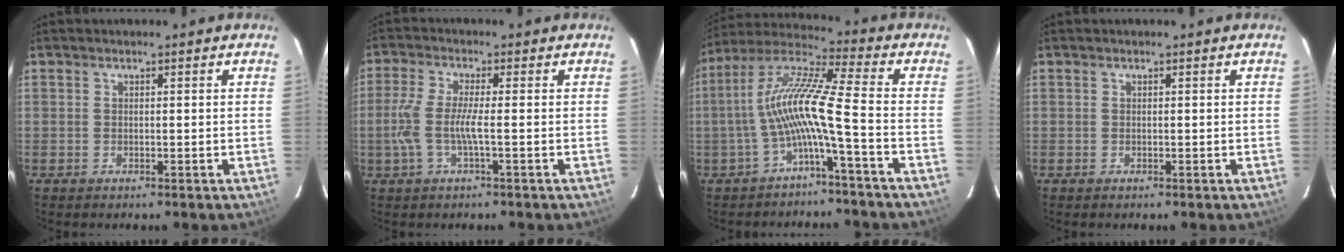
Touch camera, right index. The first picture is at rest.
{"total": 5.9, "force": [-1.4, 0.4, 5.8], "torque": [-0.132, -0.003, -0.026]}
{"total": 10.9, "force": [-3.5, -0.7, 10.3], "torque": [-0.208, 0.012, -0.069]}
{"total": 0.0}